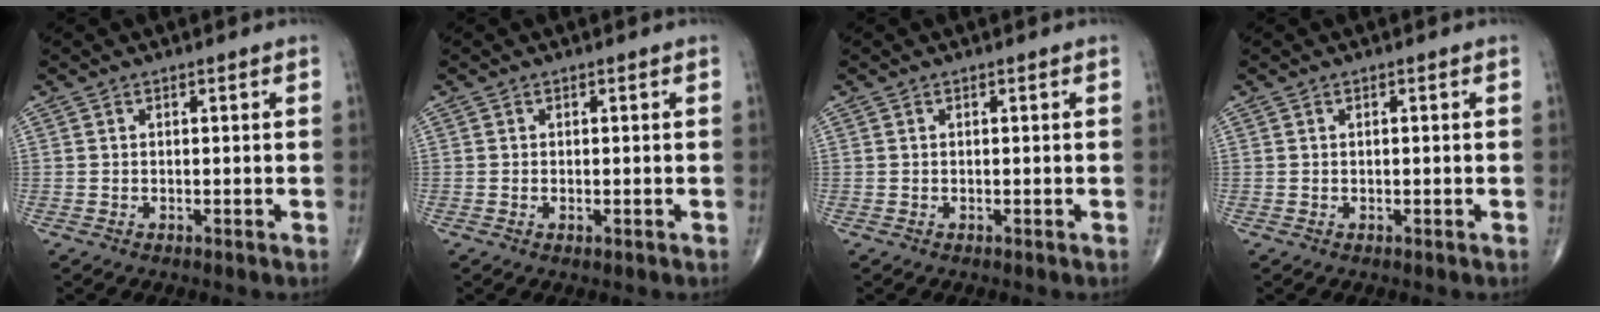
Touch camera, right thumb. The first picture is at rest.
{"total": 0.8, "force": [-0.2, 0.4, 0.7], "torque": [-0.013, -0.001, -0.003]}
{"total": 0.0}
{"total": 0.0}